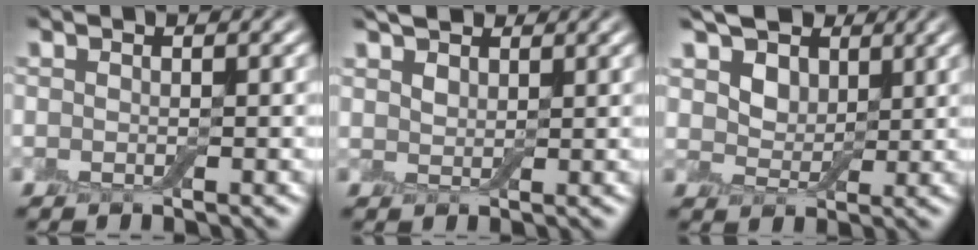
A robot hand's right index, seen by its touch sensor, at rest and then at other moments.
{"total": 2.4, "force": [1.8, 1.2, 0.9], "torque": [-0.024, 0.009, 0.035]}
{"total": 4.7, "force": [2.7, 3.1, 2.2], "torque": [-0.059, -0.008, 0.042]}